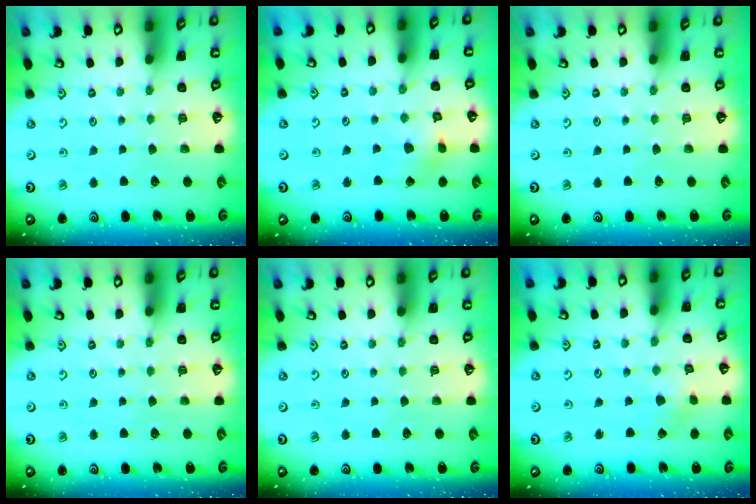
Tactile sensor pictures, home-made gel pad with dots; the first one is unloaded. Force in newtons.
{"total": 4.4, "press": 4.4, "slide": 0.6}
{"total": 0.0}
{"total": 0.0}
{"total": 0.0}
{"total": 1.8, "press": 1.8, "slide": 0.3}